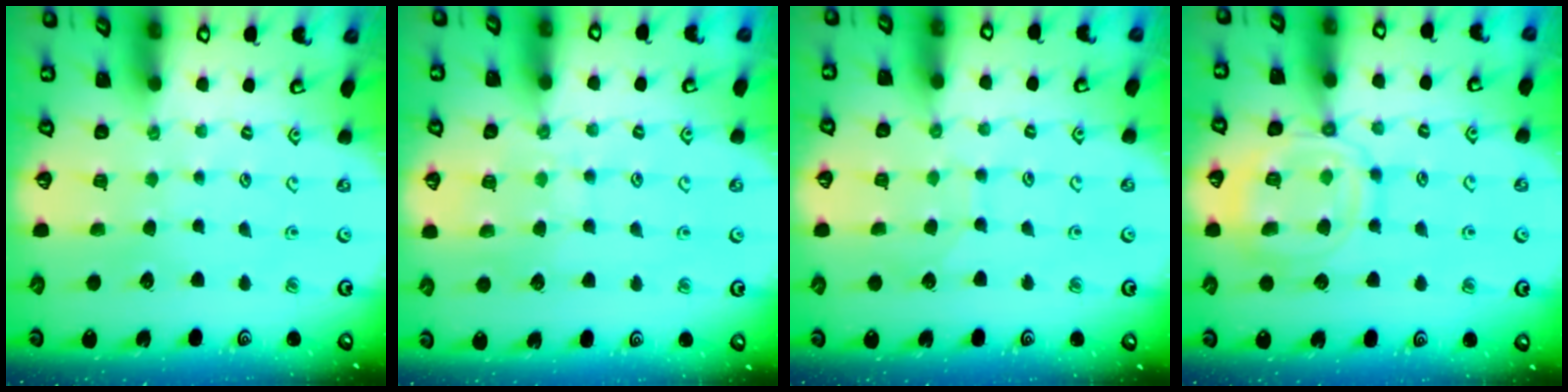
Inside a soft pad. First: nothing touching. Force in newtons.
{"total": 6.5, "press": 6.5, "slide": 0.7}
{"total": 3.8, "press": 3.7, "slide": 0.4}
{"total": 12.3, "press": 12.3, "slide": 1.1}